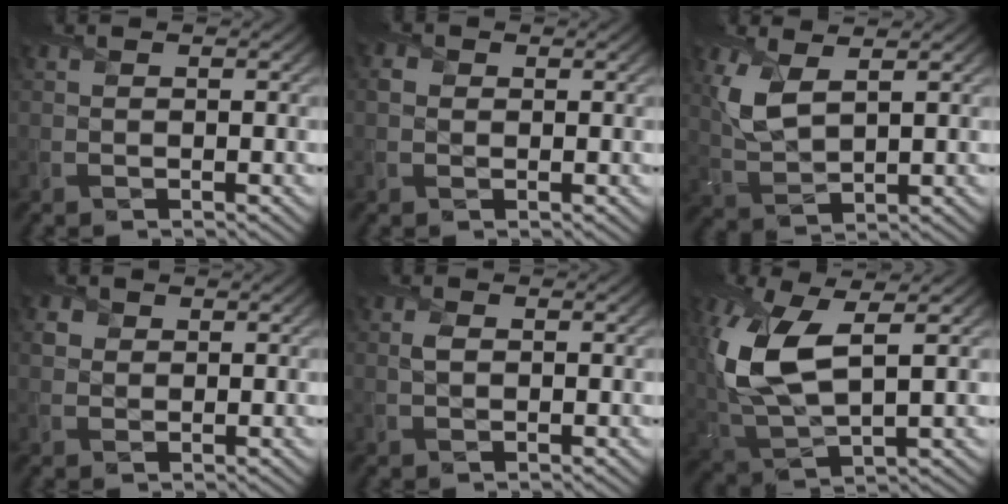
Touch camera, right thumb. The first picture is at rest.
{"total": 1.0, "force": [0.1, 1.0, 0.1], "torque": [0.000, -0.002, 0.003]}
{"total": 5.9, "force": [2.5, 2.8, 4.6], "torque": [-0.117, -0.002, 0.054]}
{"total": 1.4, "force": [0.5, 1.3, 0.0], "torque": [-0.002, -0.002, 0.013]}
{"total": 1.0, "force": [0.0, 0.8, 0.6], "torque": [-0.012, -0.002, 0.002]}
{"total": 12.6, "force": [2.8, 5.9, 10.8], "torque": [-0.271, 0.000, 0.056]}